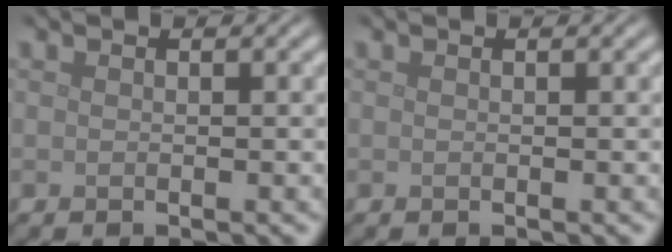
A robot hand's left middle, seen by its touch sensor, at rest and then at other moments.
{"total": 0.0}